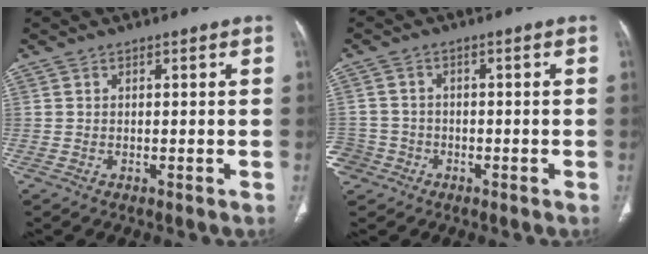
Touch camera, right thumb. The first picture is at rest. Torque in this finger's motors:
{"motor_torque": [0.09, 0.05, -0.14, 0.06, 0.02]}